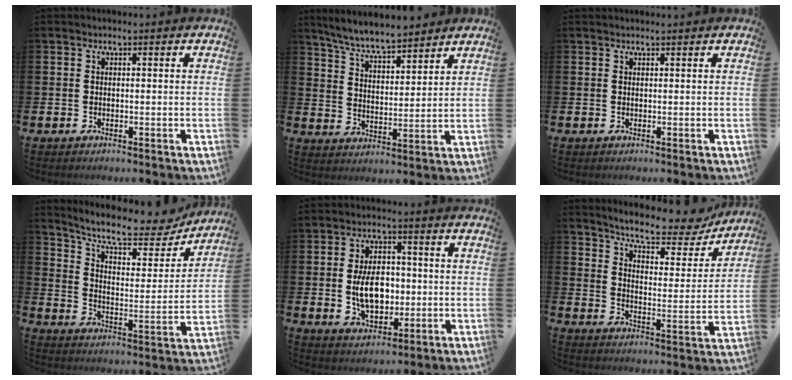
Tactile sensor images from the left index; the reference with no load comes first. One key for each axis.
{"total": 6.7, "fx": 6.4, "fy": 0.7, "fz": 2.1, "tx": -0.070, "ty": -0.034, "tz": 0.113}
{"total": 0.6, "fx": 0.6, "fy": 0.0, "fz": 0.0, "tx": 0.007, "ty": -0.004, "tz": 0.010}
{"total": 10.4, "fx": 9.4, "fy": 2.2, "fz": 3.9, "tx": -0.095, "ty": -0.067, "tz": 0.158}
{"total": 7.1, "fx": -0.3, "fy": 4.5, "fz": 5.6, "tx": -0.092, "ty": 0.005, "tz": -0.012}
{"total": 8.7, "fx": 7.9, "fy": 1.7, "fz": 3.1, "tx": -0.079, "ty": -0.056, "tz": 0.133}